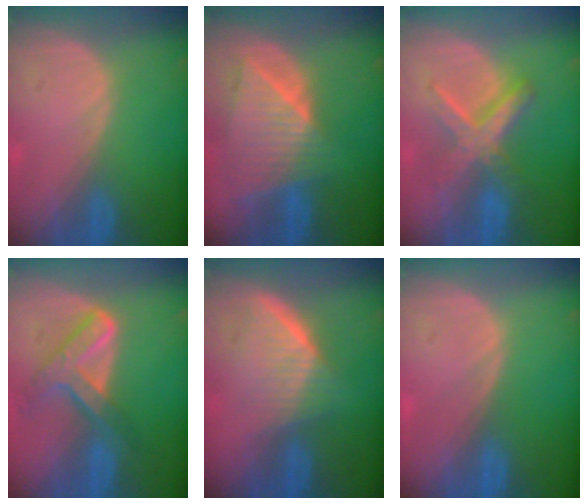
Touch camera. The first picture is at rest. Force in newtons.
{"total": 9.1, "press": 8.0, "slide": 4.3}
{"total": 6.4, "press": 6.4, "slide": 0.3}
{"total": 7.9, "press": 6.4, "slide": 4.5}
{"total": 6.5, "press": 5.9, "slide": 2.7}
{"total": 0.0}